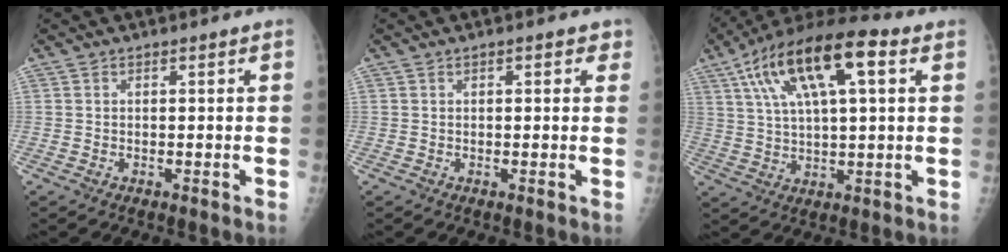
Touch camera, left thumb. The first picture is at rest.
{"total": 2.4, "force": [1.1, 1.4, 1.6], "torque": [-0.004, 0.001, 0.010]}
{"total": 18.6, "force": [7.4, 6.9, 15.6], "torque": [-0.278, 0.014, 0.125]}